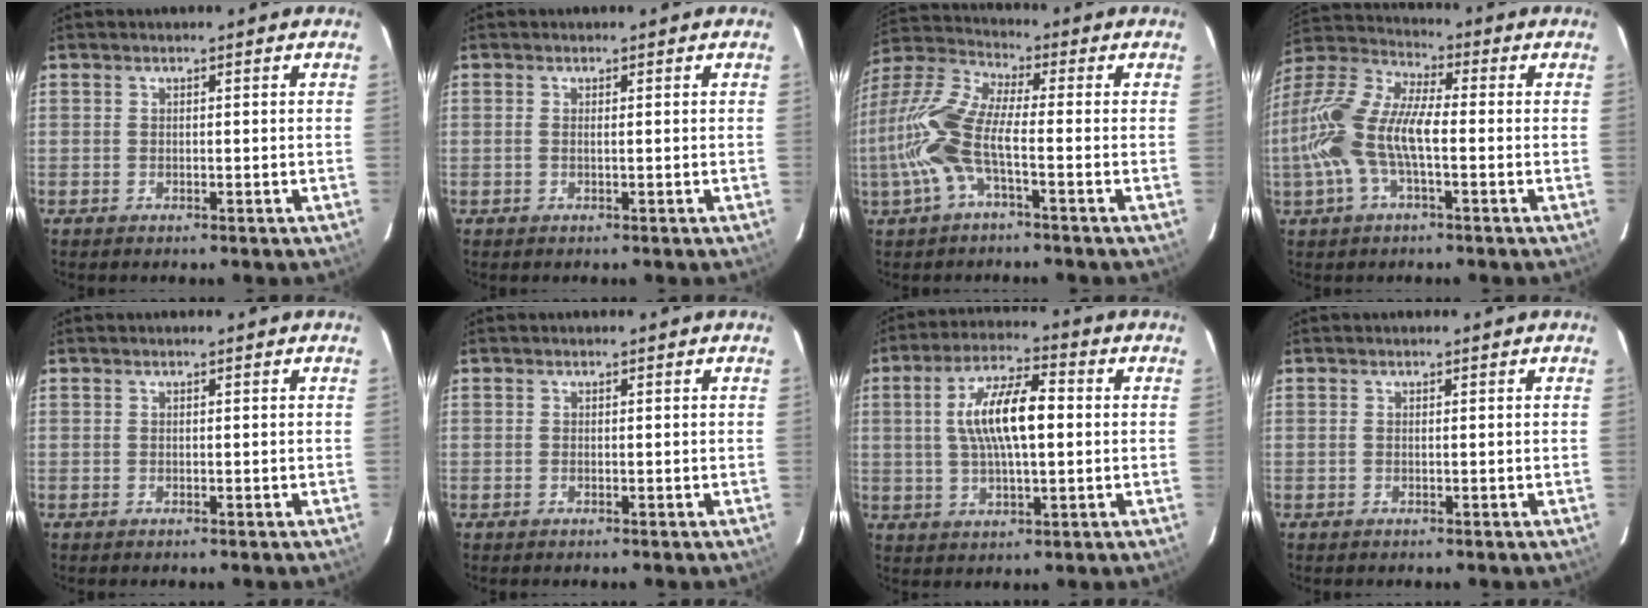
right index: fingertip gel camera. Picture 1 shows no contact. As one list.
[{"total": 0.6, "force": [0.1, -0.1, 0.5], "torque": [-0.010, 0.002, -0.001]}, {"total": 12.9, "force": [-3.3, 3.3, 12.0], "torque": [-0.263, 0.004, -0.071]}, {"total": 15.6, "force": [-2.4, 6.0, 14.2], "torque": [-0.288, 0.007, -0.053]}, {"total": 0.0}, {"total": 0.0}, {"total": 11.8, "force": [1.2, 3.8, 11.1], "torque": [-0.206, 0.014, 0.021]}, {"total": 0.0}]